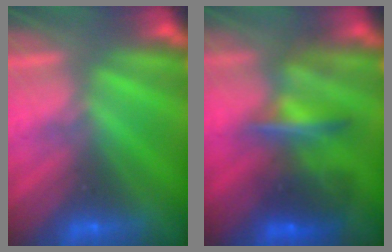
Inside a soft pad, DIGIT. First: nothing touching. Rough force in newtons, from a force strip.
{"total": 10.5}